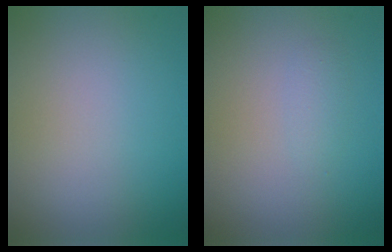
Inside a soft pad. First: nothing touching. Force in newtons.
{"total": 1.0, "press": 1.0, "slide": 0.1}